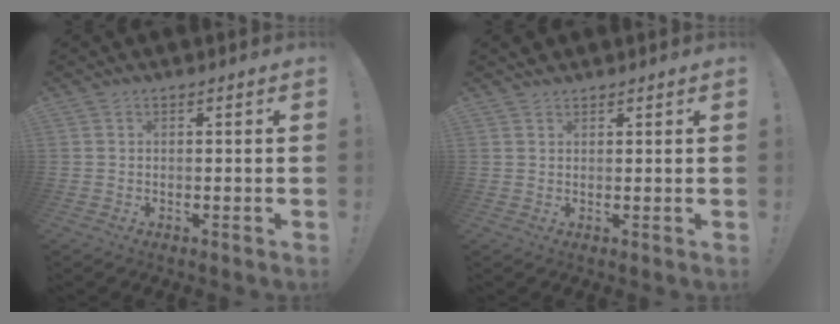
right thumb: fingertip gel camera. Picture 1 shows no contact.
{"total": 1.4, "force": [1.3, 0.6, 0.0], "torque": [0.002, -0.008, 0.025]}